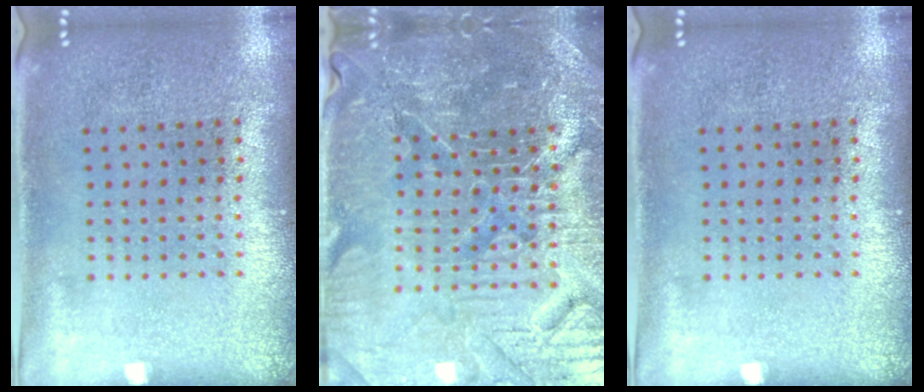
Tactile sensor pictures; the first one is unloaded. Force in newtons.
{"total": 5.6, "press": 5.3, "slide": 2.0}
{"total": 0.0}